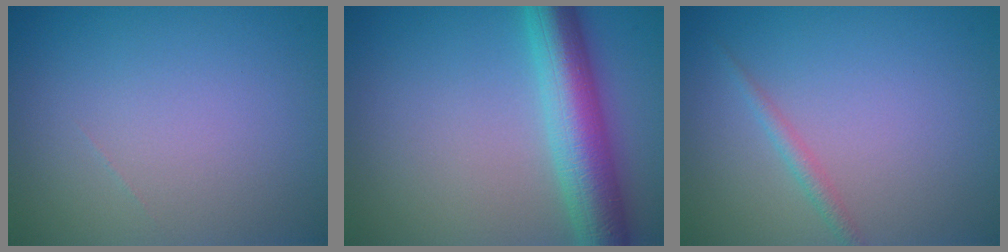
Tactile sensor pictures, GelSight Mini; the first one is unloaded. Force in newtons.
{"total": 7.0, "press": 7.0, "slide": 0.1}
{"total": 1.2, "press": 1.2, "slide": 0.0}